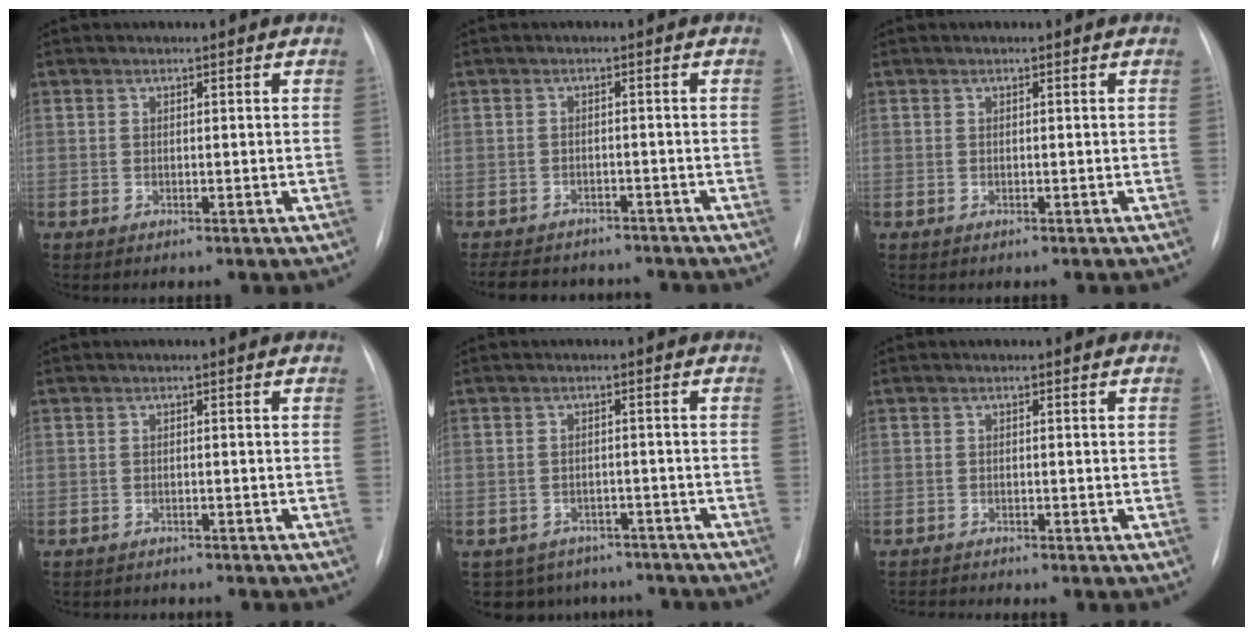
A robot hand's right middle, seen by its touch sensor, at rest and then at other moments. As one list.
[{"total": 11.8, "force": [-10.4, 4.2, 3.5], "torque": [-0.070, 0.007, -0.131]}, {"total": 0.0}, {"total": 4.2, "force": [-4.0, 1.3, 0.8], "torque": [-0.006, -0.003, -0.050]}, {"total": 9.4, "force": [-8.2, 4.6, 0.5], "torque": [-0.006, 0.020, -0.094]}, {"total": 2.1, "force": [-1.9, -0.9, 0.0], "torque": [-0.001, -0.010, -0.035]}]